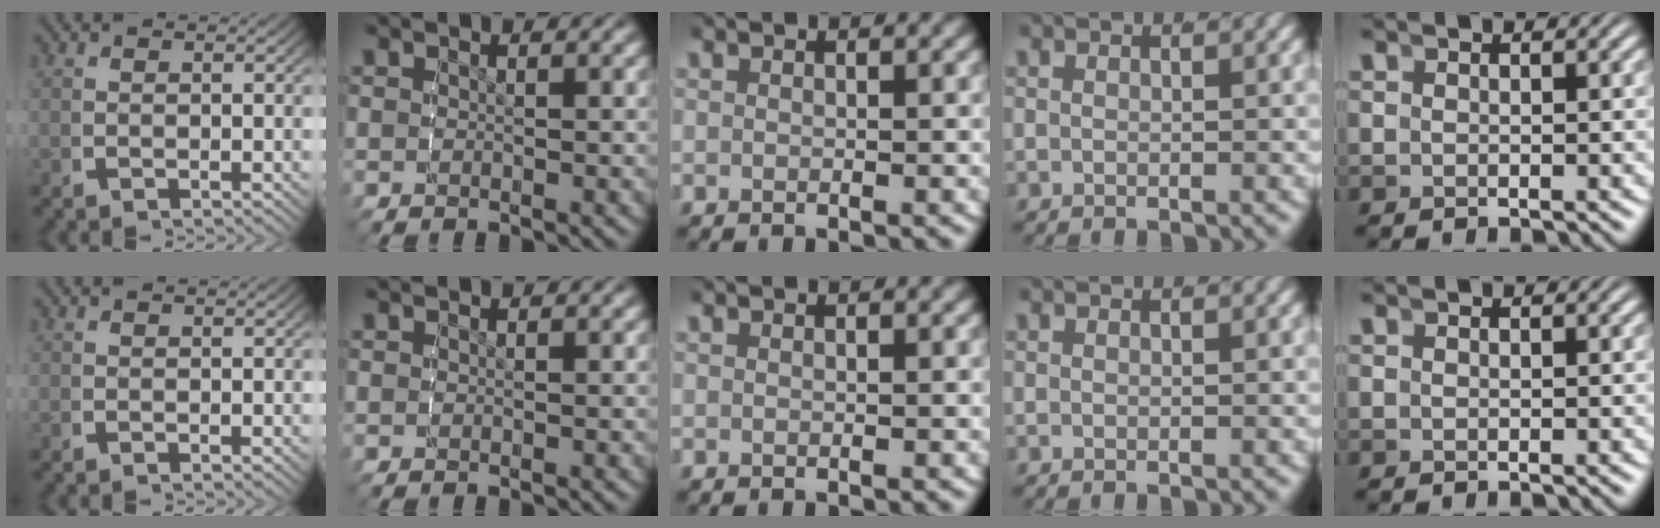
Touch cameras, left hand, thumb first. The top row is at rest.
{}